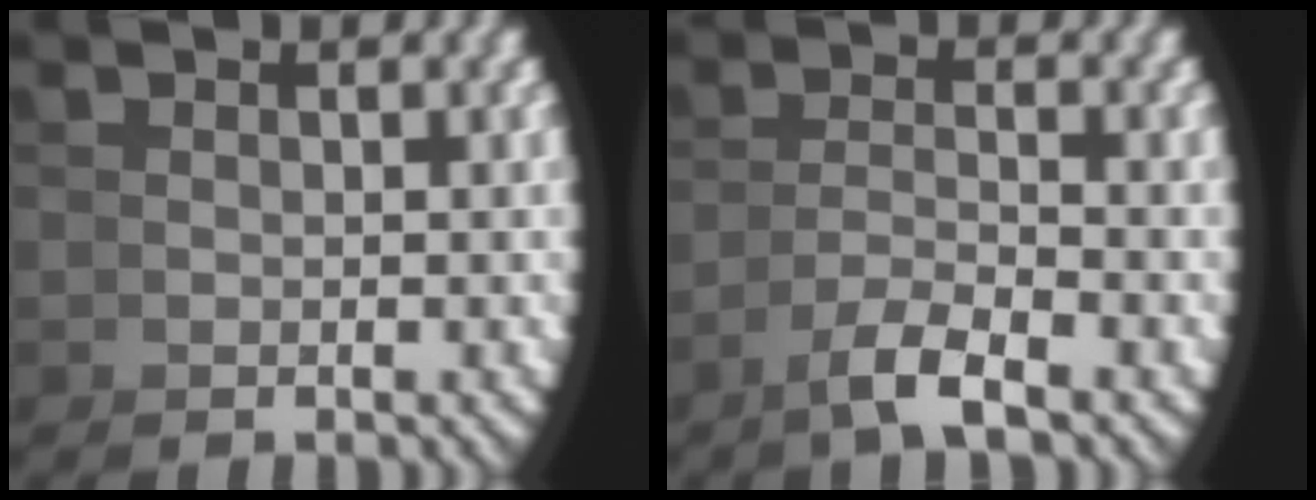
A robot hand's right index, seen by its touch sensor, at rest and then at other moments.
{"total": 2.8, "force": [-1.6, -0.3, 2.2], "torque": [-0.036, -0.003, -0.025]}